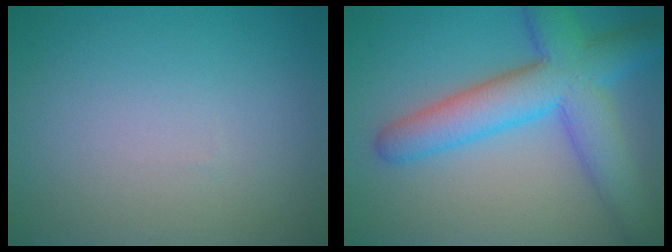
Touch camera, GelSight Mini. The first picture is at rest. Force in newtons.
{"total": 8.2, "press": 8.2, "slide": 0.3}